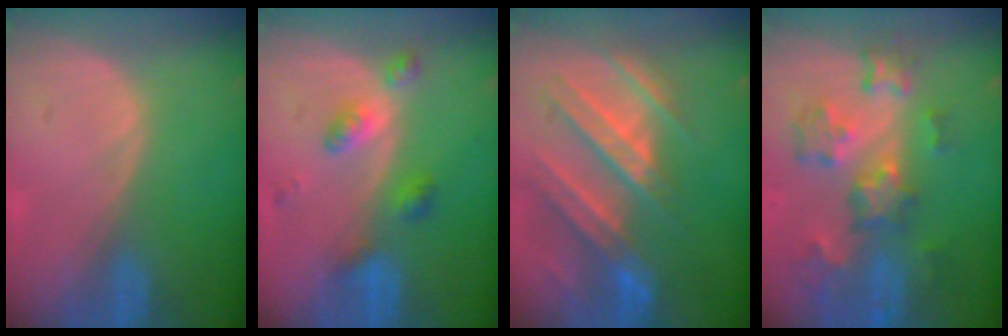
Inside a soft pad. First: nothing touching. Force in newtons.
{"total": 4.8, "press": 4.8, "slide": 0.1}
{"total": 10.5, "press": 9.6, "slide": 4.3}
{"total": 9.2, "press": 8.1, "slide": 4.5}